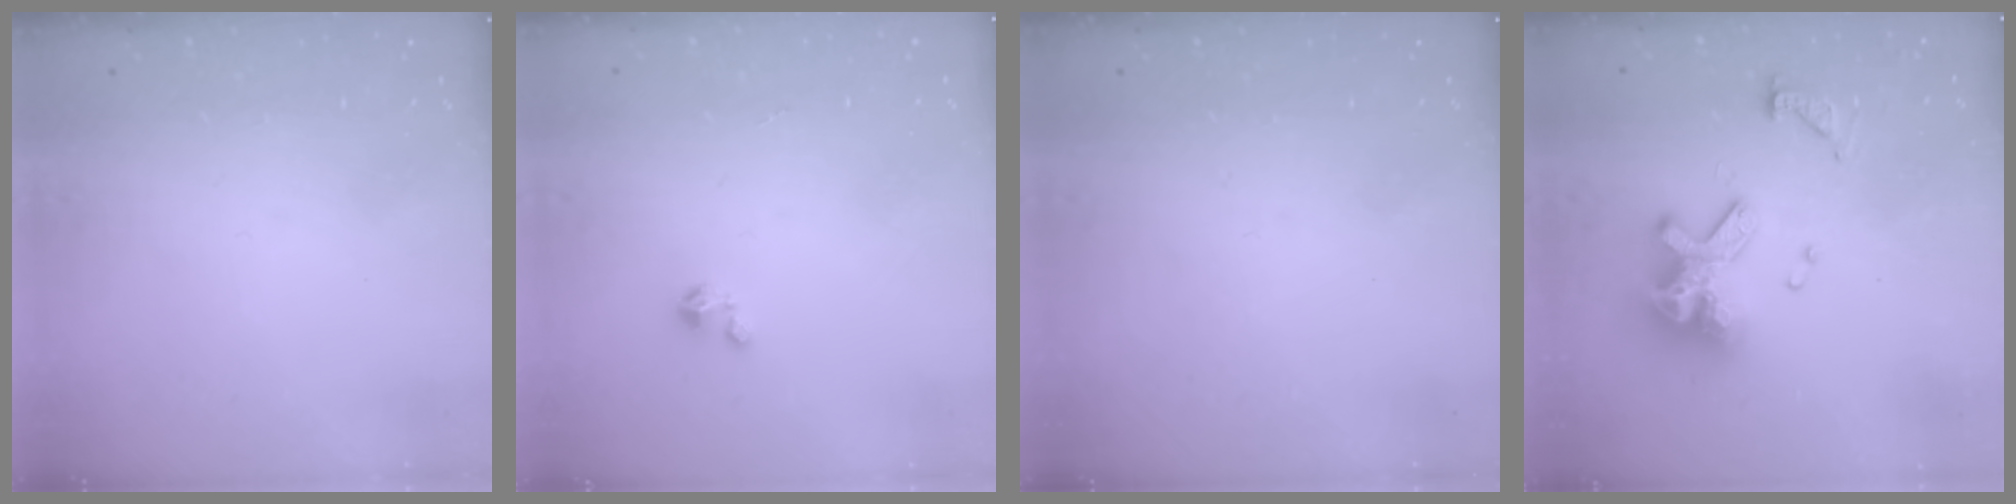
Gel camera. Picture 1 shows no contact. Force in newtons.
{"total": 1.5, "press": 1.5, "slide": 0.1}
{"total": 0.0}
{"total": 12.9, "press": 12.8, "slide": 1.4}